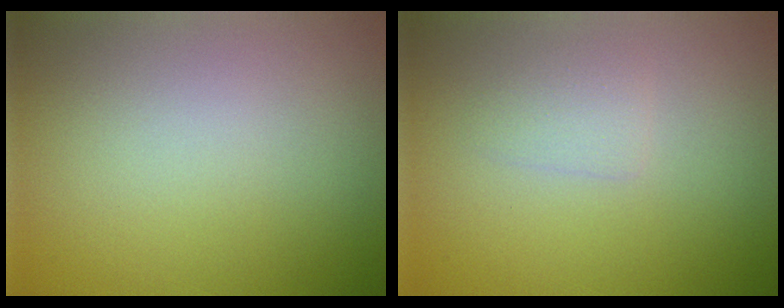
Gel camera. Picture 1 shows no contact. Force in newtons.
{"total": 1.3, "press": 1.3, "slide": 0.1}